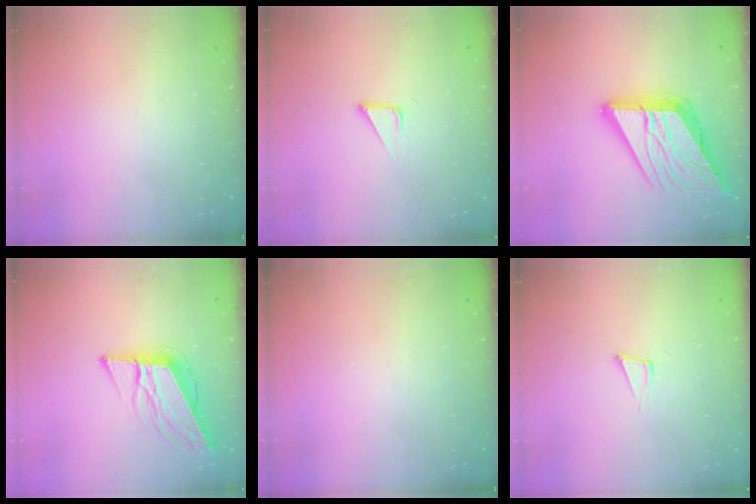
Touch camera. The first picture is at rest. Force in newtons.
{"total": 2.1, "press": 2.1, "slide": 0.0}
{"total": 24.2, "press": 24.1, "slide": 2.8}
{"total": 12.4, "press": 11.9, "slide": 3.6}
{"total": 0.0}
{"total": 3.9, "press": 2.4, "slide": 3.1}